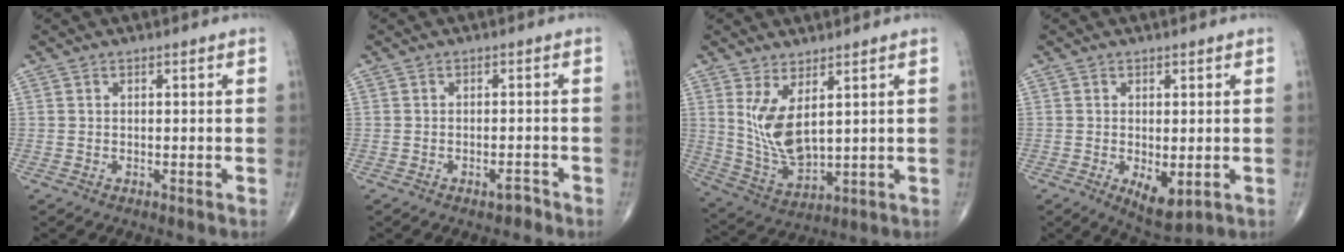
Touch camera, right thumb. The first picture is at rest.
{"total": 1.8, "force": [-1.3, 0.7, 1.0], "torque": [-0.011, 0.007, -0.022]}
{"total": 9.5, "force": [3.1, 4.1, 8.0], "torque": [-0.154, -0.036, 0.077]}
{"total": 5.7, "force": [-1.2, 2.6, 4.9], "torque": [-0.073, -0.017, -0.009]}